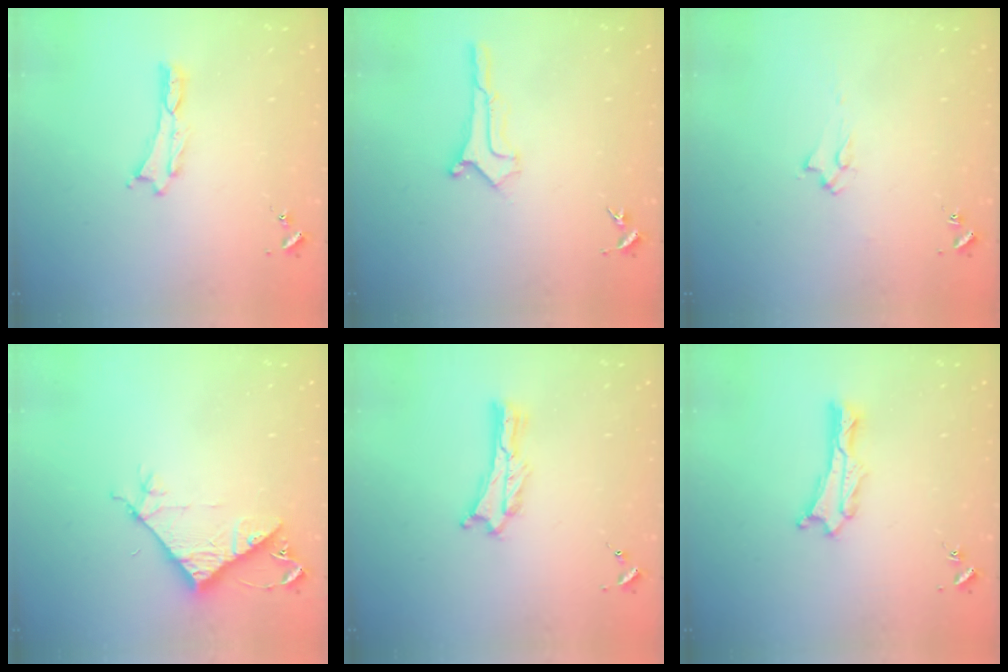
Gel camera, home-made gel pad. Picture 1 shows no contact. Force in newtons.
{"total": 0.9, "press": 0.9, "slide": 0.1}
{"total": 2.0, "press": 2.0, "slide": 0.3}
{"total": 8.1, "press": 8.1, "slide": 0.5}
{"total": 0.8, "press": 0.7, "slide": 0.2}
{"total": 0.9, "press": 0.9, "slide": 0.2}